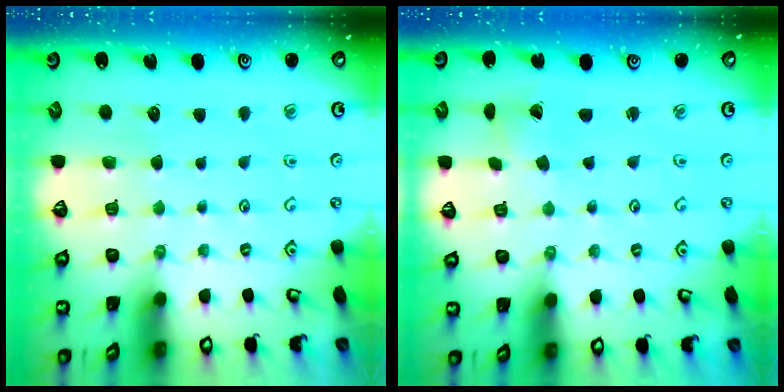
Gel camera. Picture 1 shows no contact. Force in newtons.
{"total": 2.2, "press": 2.2, "slide": 0.2}